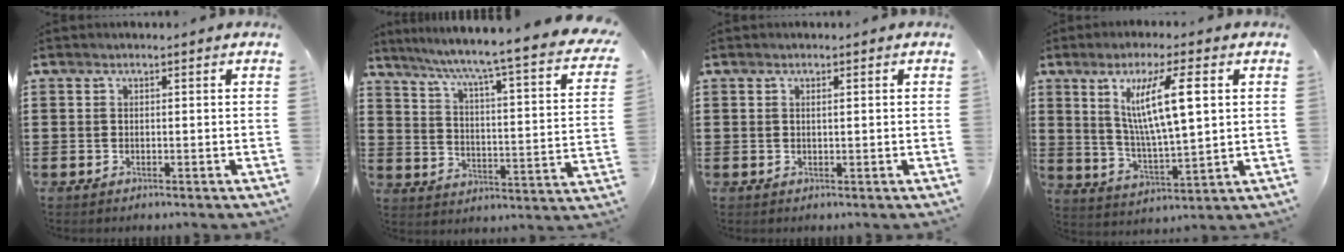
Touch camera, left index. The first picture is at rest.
{"total": 4.5, "force": [3.6, -0.9, 2.6], "torque": [-0.071, -0.045, 0.044]}
{"total": 0.7, "force": [0.2, 0.0, 0.7], "torque": [-0.012, -0.003, 0.004]}
{"total": 10.9, "force": [4.2, 2.2, 9.8], "torque": [-0.189, 0.004, 0.068]}